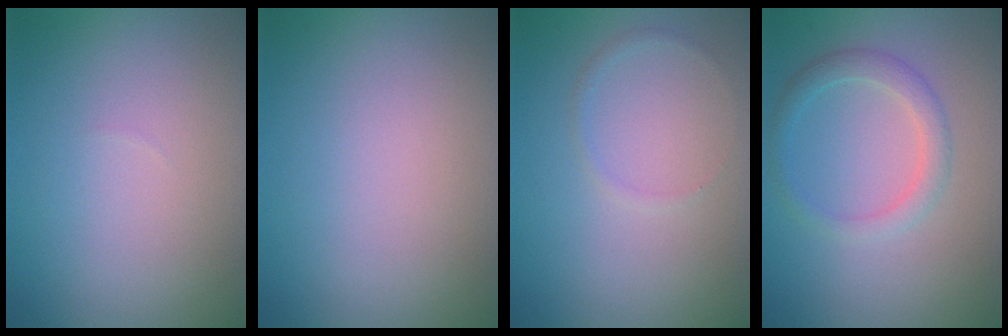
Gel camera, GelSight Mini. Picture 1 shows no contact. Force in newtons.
{"total": 0.0}
{"total": 0.6, "press": 0.6, "slide": 0.1}
{"total": 2.2, "press": 2.2, "slide": 0.1}